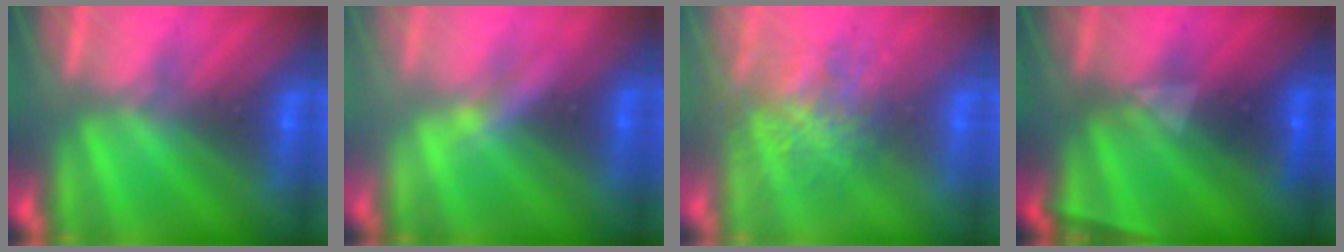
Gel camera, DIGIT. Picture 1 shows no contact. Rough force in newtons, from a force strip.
{"total": 2.1}
{"total": 3.5}
{"total": 2.3}